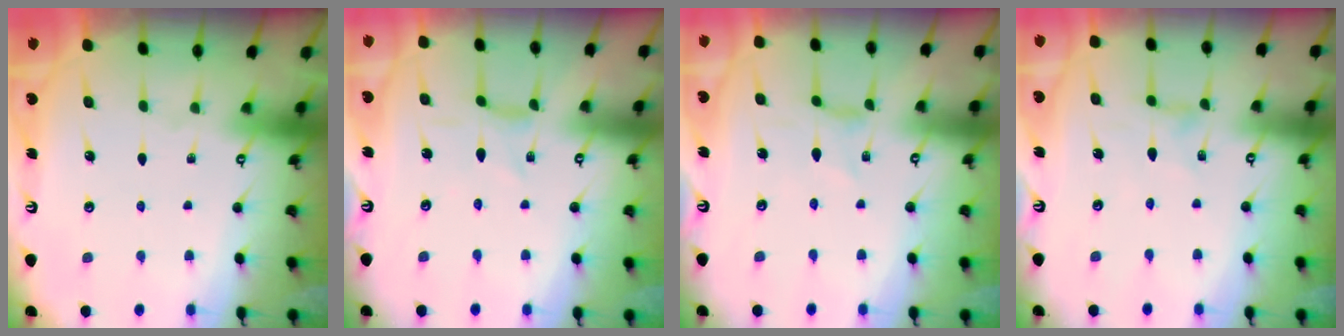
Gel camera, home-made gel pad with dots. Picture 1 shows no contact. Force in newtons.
{"total": 0.8, "press": 0.7, "slide": 0.3}
{"total": 0.0}
{"total": 0.5, "press": 0.5, "slide": 0.2}